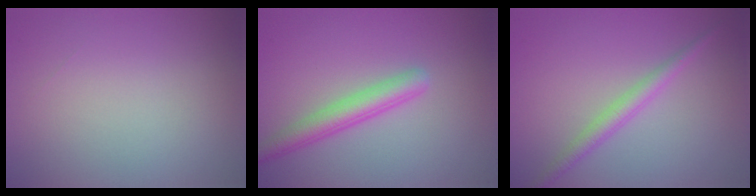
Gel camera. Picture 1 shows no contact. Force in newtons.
{"total": 3.0, "press": 3.0, "slide": 0.2}
{"total": 2.1, "press": 2.1, "slide": 0.1}